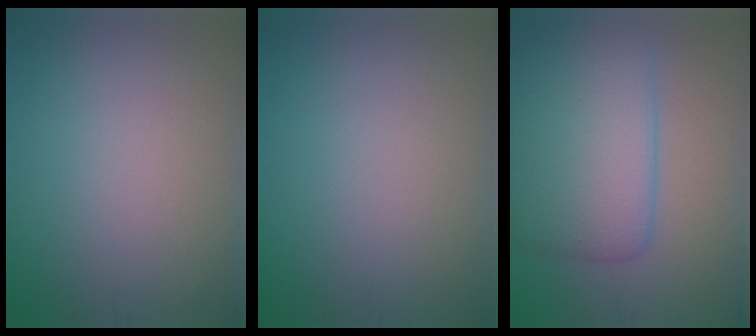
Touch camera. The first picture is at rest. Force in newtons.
{"total": 0.0}
{"total": 6.8, "press": 6.8, "slide": 0.0}